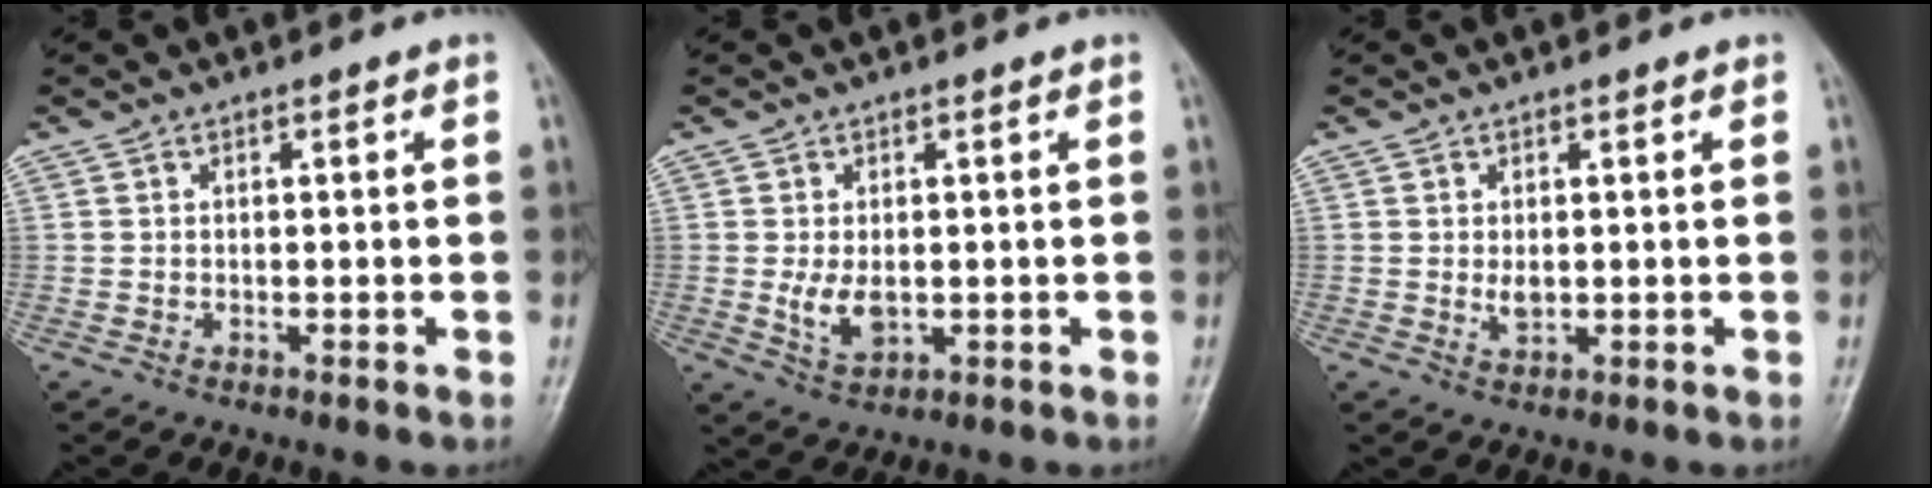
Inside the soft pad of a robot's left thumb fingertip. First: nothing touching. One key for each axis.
{"total": 4.6, "fx": 0.0, "fy": 2.8, "fz": 3.7, "tx": -0.064, "ty": -0.011, "tz": 0.007}
{"total": 2.1, "fx": 0.4, "fy": 1.2, "fz": 1.6, "tx": -0.025, "ty": -0.006, "tz": 0.010}